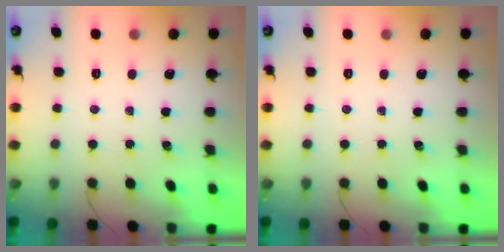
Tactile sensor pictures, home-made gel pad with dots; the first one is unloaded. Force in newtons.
{"total": 0.0}